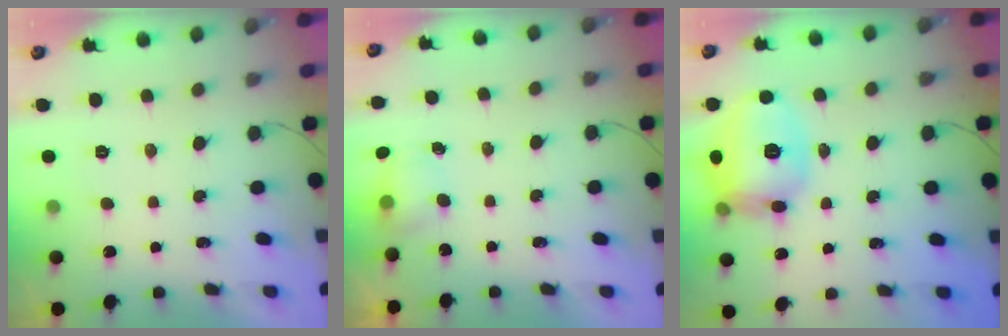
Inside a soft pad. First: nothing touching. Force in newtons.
{"total": 4.1, "press": 4.1, "slide": 0.7}
{"total": 16.5, "press": 16.5, "slide": 1.3}